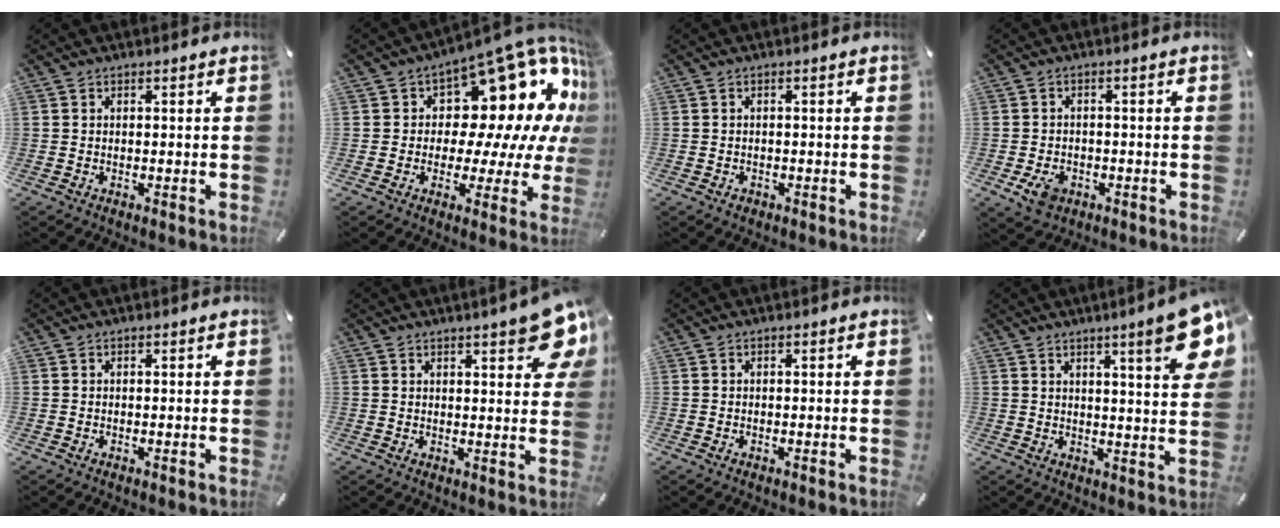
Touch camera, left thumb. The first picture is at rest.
{"total": 19.3, "force": [8.2, 11.3, 13.4], "torque": [-0.166, -0.082, 0.137]}
{"total": 1.0, "force": [-0.5, 0.7, 0.4], "torque": [-0.011, 0.002, -0.011]}
{"total": 4.7, "force": [-2.1, 3.5, 2.3], "torque": [-0.049, 0.002, -0.043]}
{"total": 0.0}
{"total": 9.3, "force": [5.6, 2.8, 6.9], "torque": [-0.092, -0.028, 0.093]}
{"total": 0.0}
{"total": 12.7, "force": [6.6, 2.2, 10.7], "torque": [-0.152, -0.034, 0.102]}